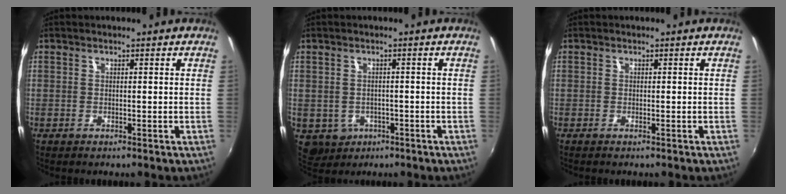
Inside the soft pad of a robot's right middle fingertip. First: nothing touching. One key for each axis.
{"total": 5.4, "fx": -1.6, "fy": 4.8, "fz": 1.8, "tx": -0.050, "ty": -0.006, "tz": -0.010}
{"total": 0.0}